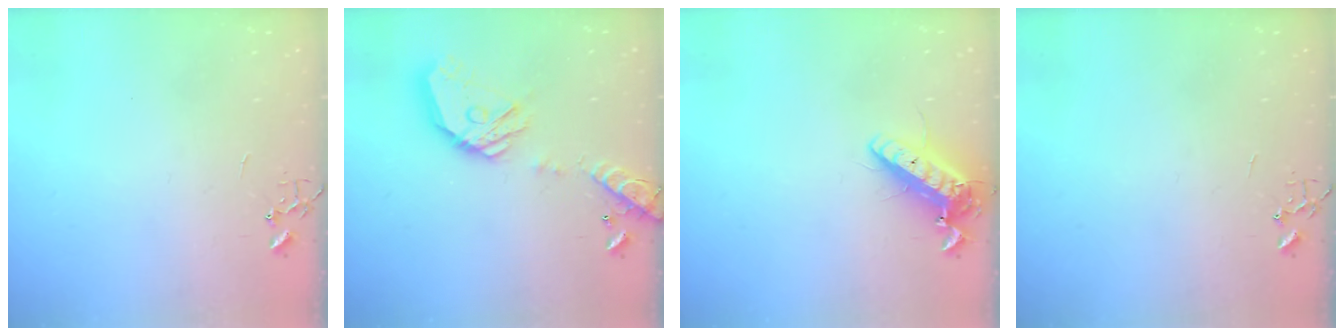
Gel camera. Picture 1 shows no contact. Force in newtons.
{"total": 19.0, "press": 18.9, "slide": 2.0}
{"total": 14.3, "press": 14.1, "slide": 2.6}
{"total": 0.0}